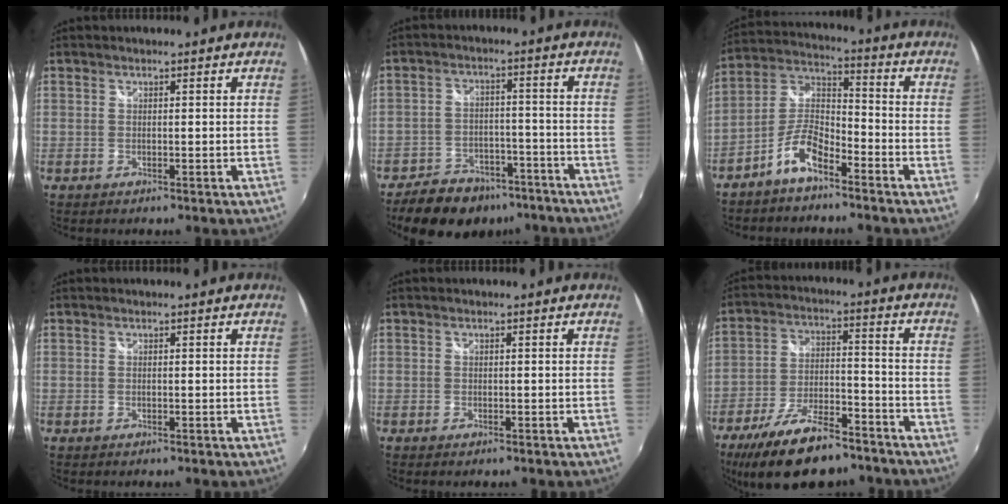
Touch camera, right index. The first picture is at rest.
{"total": 15.4, "force": [-11.6, 8.7, 5.3], "torque": [-0.130, 0.023, -0.153]}
{"total": 8.4, "force": [-5.7, 2.9, 5.5], "torque": [-0.129, 0.020, -0.110]}
{"total": 0.0}
{"total": 0.6, "force": [-0.4, 0.3, 0.2], "torque": [-0.005, -0.004, -0.009]}
{"total": 18.5, "force": [-13.9, 6.9, 10.1], "torque": [-0.200, -0.013, -0.221]}